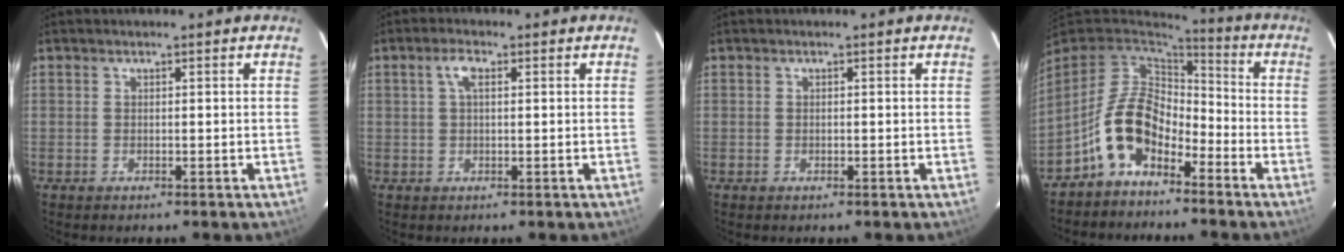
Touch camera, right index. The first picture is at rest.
{"total": 2.6, "force": [0.8, 1.0, 2.3], "torque": [-0.048, 0.009, 0.015]}
{"total": 0.0}
{"total": 10.9, "force": [-6.0, 6.2, 6.7], "torque": [-0.139, 0.019, -0.117]}